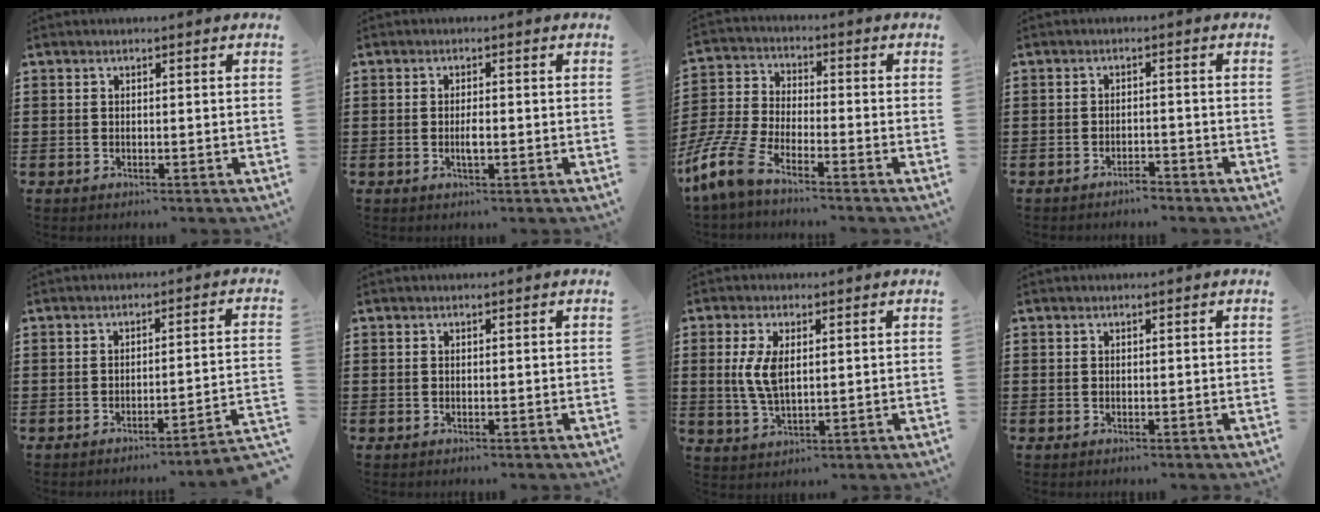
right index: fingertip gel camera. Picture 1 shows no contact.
{"total": 2.1, "force": [-0.4, 0.7, 1.9], "torque": [-0.036, 0.001, -0.007]}
{"total": 8.4, "force": [-6.6, 1.6, 4.9], "torque": [-0.137, -0.009, -0.137]}
{"total": 2.1, "force": [-2.0, 0.3, 0.3], "torque": [-0.013, 0.000, -0.041]}
{"total": 3.0, "force": [-2.5, -0.6, 1.7], "torque": [-0.031, -0.011, -0.053]}
{"total": 0.0}
{"total": 5.8, "force": [0.9, 2.6, 5.1], "torque": [-0.120, 0.003, 0.011]}
{"total": 0.0}